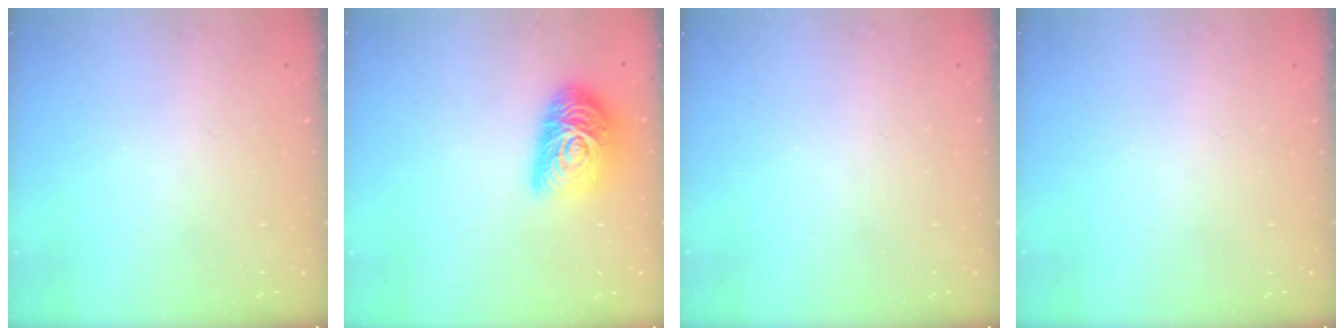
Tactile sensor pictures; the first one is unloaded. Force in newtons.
{"total": 15.9, "press": 15.9, "slide": 0.8}
{"total": 0.0}
{"total": 0.0}